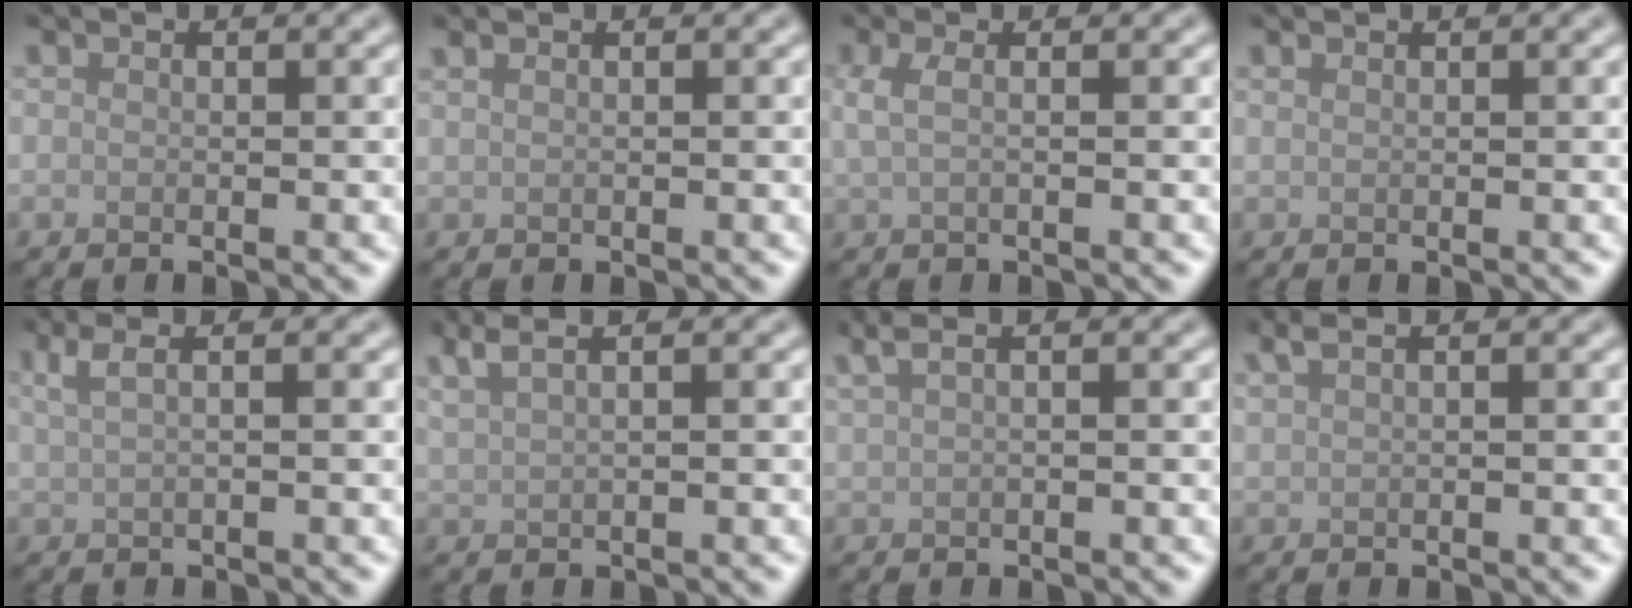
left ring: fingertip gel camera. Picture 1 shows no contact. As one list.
[{"total": 1.4, "force": [0.8, 0.6, 0.9], "torque": [-0.012, -0.004, 0.006]}, {"total": 1.8, "force": [0.3, 0.6, 1.7], "torque": [-0.034, 0.004, 0.004]}, {"total": 1.0, "force": [0.8, 0.4, 0.5], "torque": [-0.003, -0.003, 0.004]}, {"total": 3.0, "force": [1.5, 1.2, 2.3], "torque": [-0.033, 0.007, 0.008]}, {"total": 4.0, "force": [2.7, 1.5, 2.5], "torque": [-0.038, 0.023, 0.023]}, {"total": 3.3, "force": [2.0, 1.4, 2.3], "torque": [-0.031, 0.016, 0.014]}, {"total": 2.1, "force": [1.4, 0.7, 1.4], "torque": [-0.022, 0.005, 0.022]}]